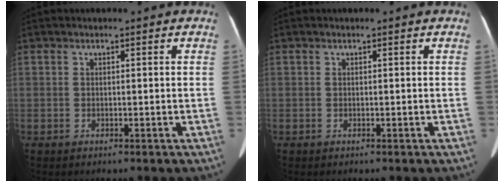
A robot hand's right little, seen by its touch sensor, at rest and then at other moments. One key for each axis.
{"total": 0.0}